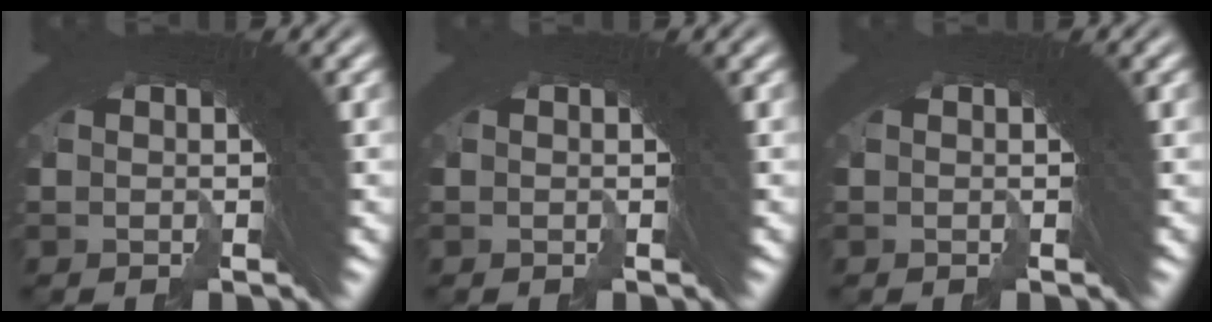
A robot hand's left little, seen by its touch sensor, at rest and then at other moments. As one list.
[{"total": 0.0}, {"total": 0.0}]